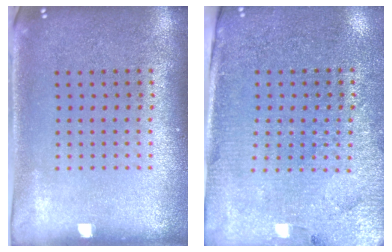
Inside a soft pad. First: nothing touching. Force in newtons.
{"total": 3.1, "press": 2.9, "slide": 1.1}